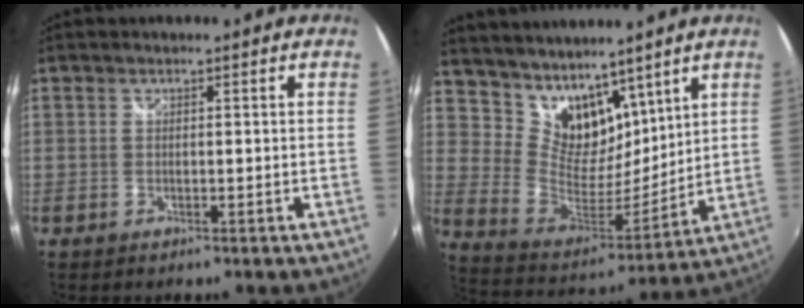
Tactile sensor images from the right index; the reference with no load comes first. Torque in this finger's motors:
{"motor_torque": [0.15, 0.40, 0.00, 0.00]}